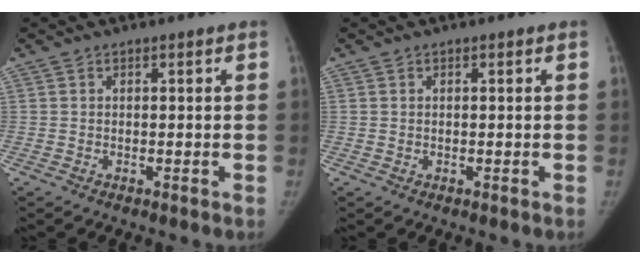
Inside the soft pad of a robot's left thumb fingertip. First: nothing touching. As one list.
[{"total": 0.0}]